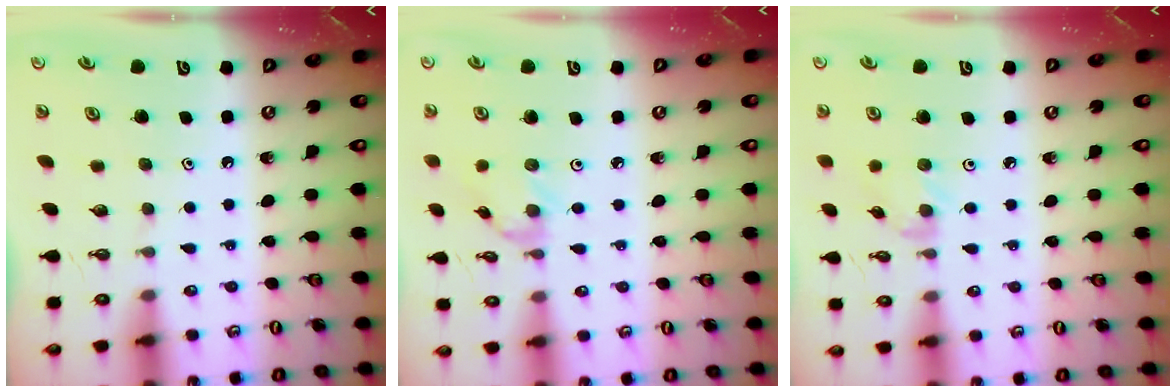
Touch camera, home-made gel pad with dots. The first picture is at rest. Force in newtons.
{"total": 0.9, "press": 0.8, "slide": 0.3}
{"total": 3.2, "press": 3.1, "slide": 0.5}